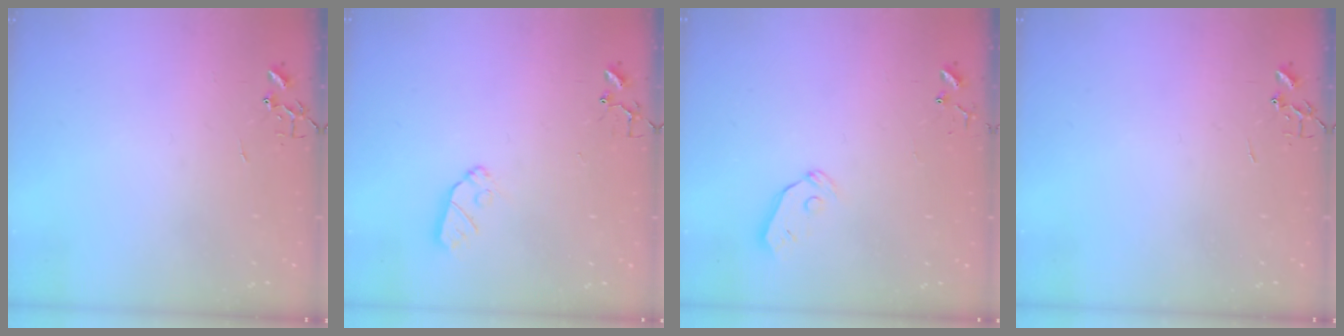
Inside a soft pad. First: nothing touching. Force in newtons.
{"total": 7.3, "press": 7.2, "slide": 0.5}
{"total": 5.6, "press": 5.6, "slide": 0.7}
{"total": 0.0}